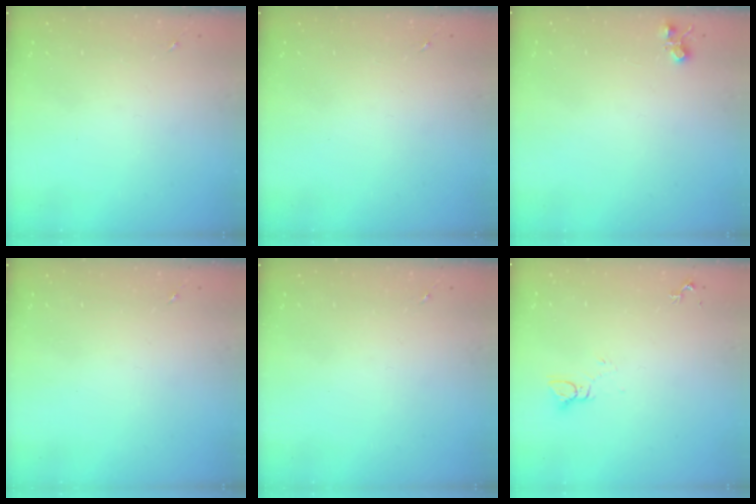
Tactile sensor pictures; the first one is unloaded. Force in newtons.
{"total": 0.0}
{"total": 4.8, "press": 4.8, "slide": 0.7}
{"total": 0.0}
{"total": 0.0}
{"total": 3.2, "press": 3.2, "slide": 0.2}